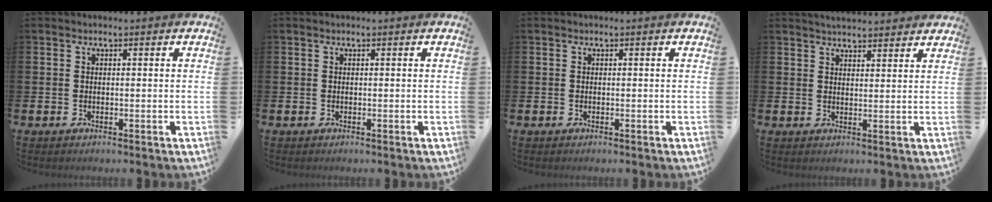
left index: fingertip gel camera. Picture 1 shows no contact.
{"total": 0.0}
{"total": 0.0}
{"total": 3.4, "force": [3.4, 0.4, 0.2], "torque": [-0.007, -0.016, 0.063]}